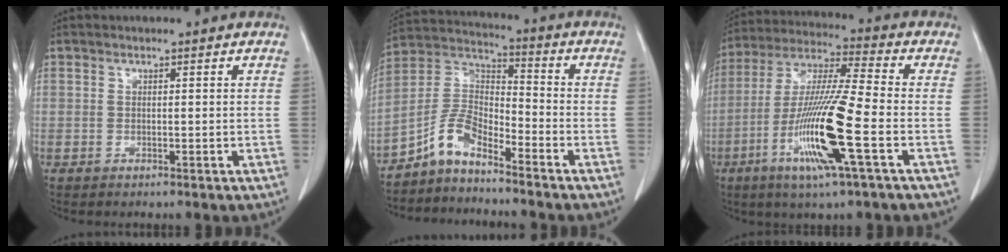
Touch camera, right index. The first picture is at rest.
{"total": 7.4, "force": [-5.8, 2.3, 3.9], "torque": [-0.087, 0.021, -0.120]}
{"total": 15.9, "force": [-5.4, 0.1, 14.9], "torque": [-0.304, -0.019, -0.105]}